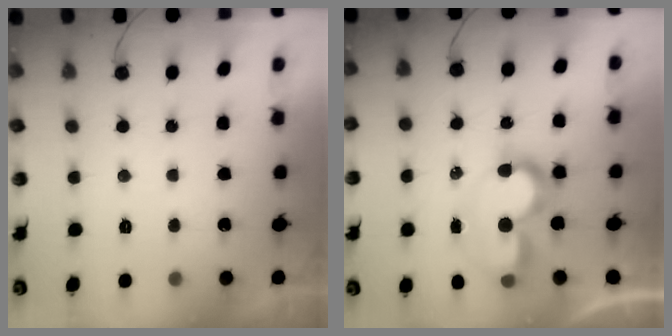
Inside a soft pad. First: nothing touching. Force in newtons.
{"total": 8.9, "press": 8.9, "slide": 0.7}